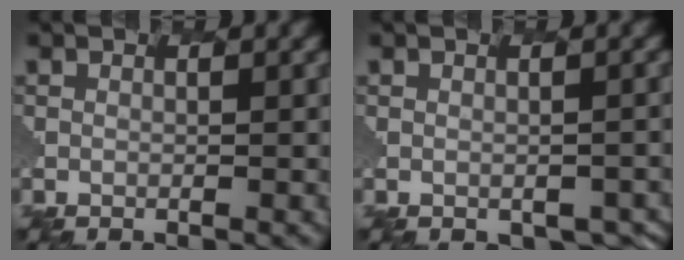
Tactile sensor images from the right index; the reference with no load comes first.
{"total": 4.1, "force": [-2.3, 2.3, 2.5], "torque": [-0.024, 0.001, 0.009]}